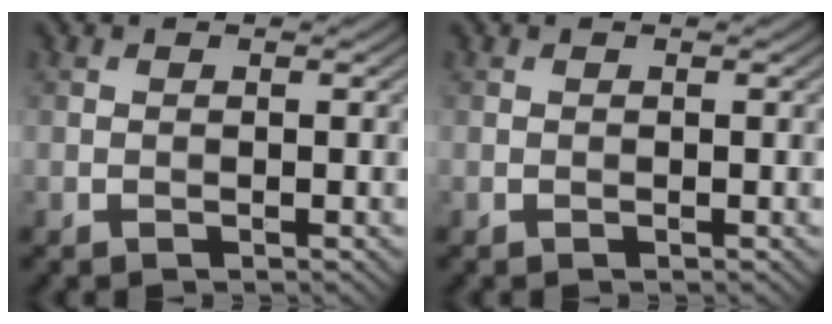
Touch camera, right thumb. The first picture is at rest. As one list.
[{"total": 0.0}]